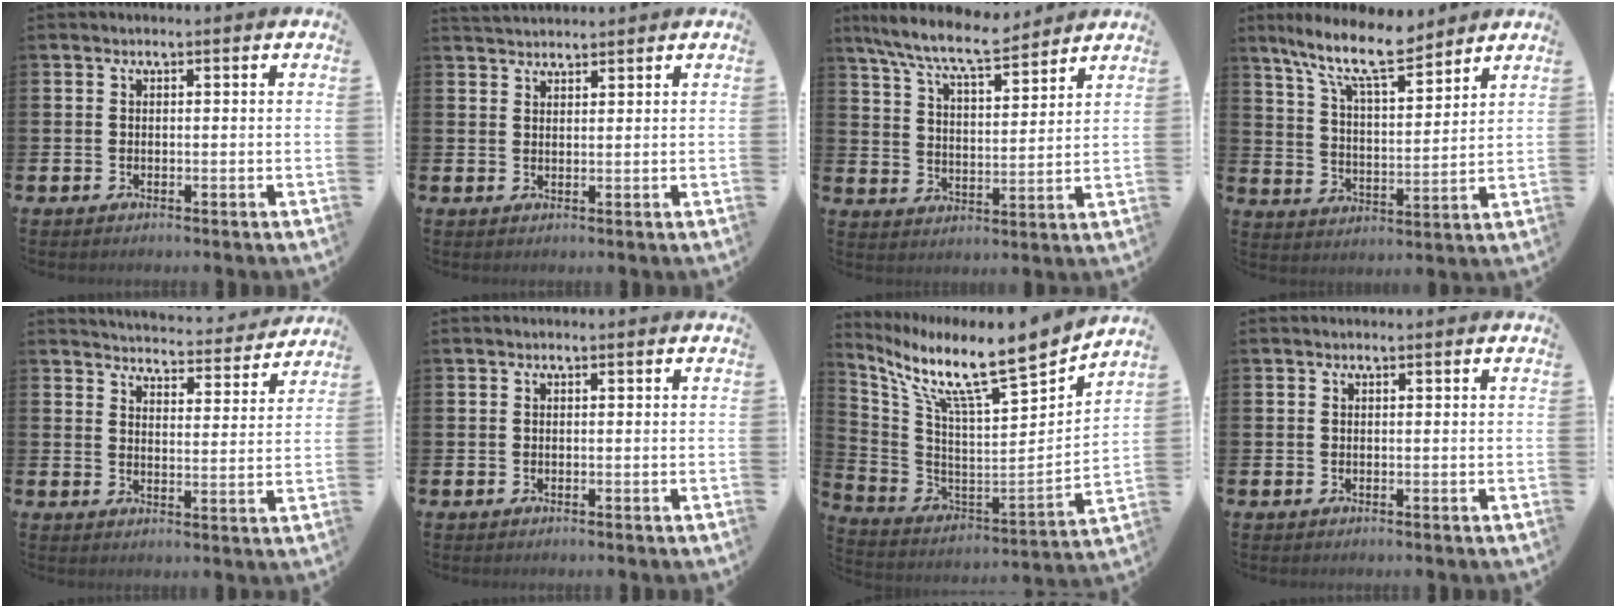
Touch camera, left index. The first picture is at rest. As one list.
[{"total": 2.4, "force": [2.3, 0.4, 0.1], "torque": [-0.007, -0.008, 0.044]}, {"total": 9.2, "force": [8.4, 1.2, 3.5], "torque": [-0.102, -0.040, 0.153]}, {"total": 11.0, "force": [9.2, 2.2, 5.6], "torque": [-0.135, -0.036, 0.165]}, {"total": 4.6, "force": [4.6, 0.4, 0.2], "torque": [-0.020, -0.038, 0.078]}, {"total": 0.0}, {"total": 10.8, "force": [8.6, 1.0, 6.4], "torque": [-0.146, -0.073, 0.134]}, {"total": 0.0}]